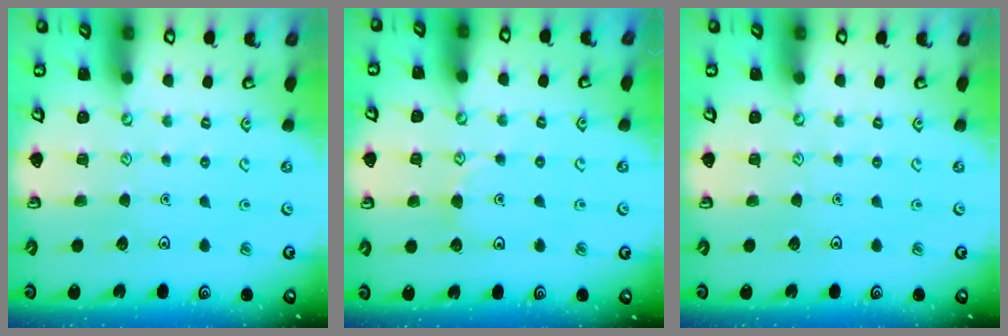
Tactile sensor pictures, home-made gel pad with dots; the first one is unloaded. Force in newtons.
{"total": 4.2, "press": 4.2, "slide": 0.4}
{"total": 0.0}